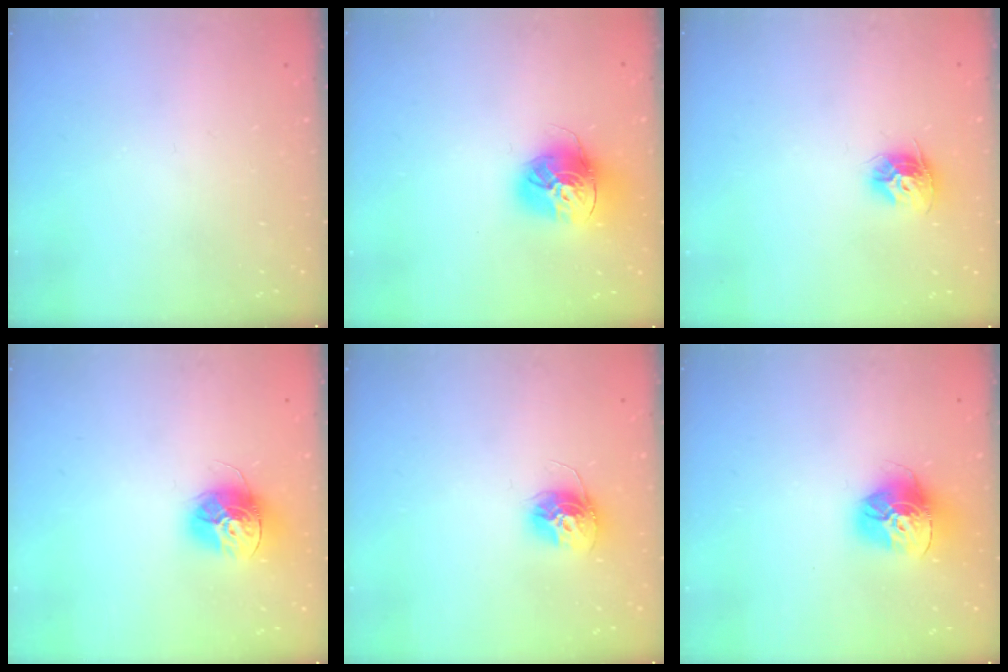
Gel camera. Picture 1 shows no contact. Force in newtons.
{"total": 16.2, "press": 16.1, "slide": 1.8}
{"total": 9.9, "press": 9.9, "slide": 0.5}
{"total": 13.7, "press": 13.7, "slide": 1.0}
{"total": 12.1, "press": 12.1, "slide": 1.1}
{"total": 16.3, "press": 16.2, "slide": 1.5}